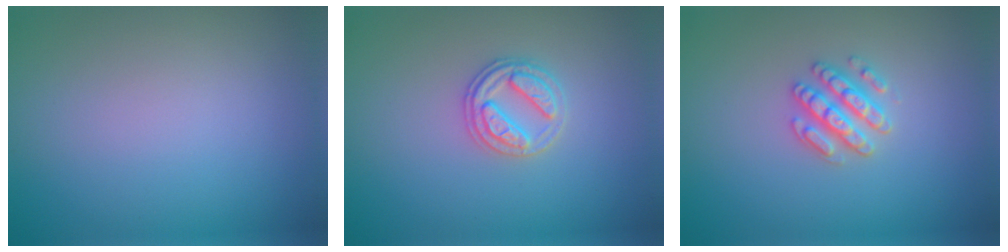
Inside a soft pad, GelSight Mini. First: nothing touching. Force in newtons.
{"total": 2.7, "press": 2.6, "slide": 0.5}
{"total": 2.8, "press": 2.7, "slide": 0.6}